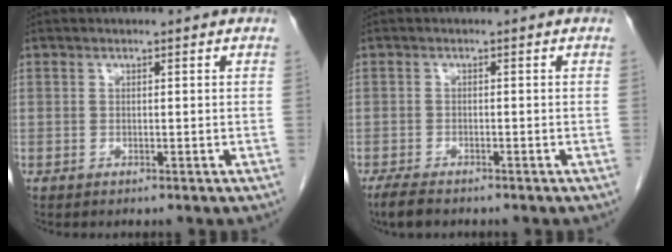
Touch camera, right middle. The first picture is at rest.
{"total": 3.3, "force": [-2.7, 0.9, 1.7], "torque": [-0.039, -0.008, -0.043]}